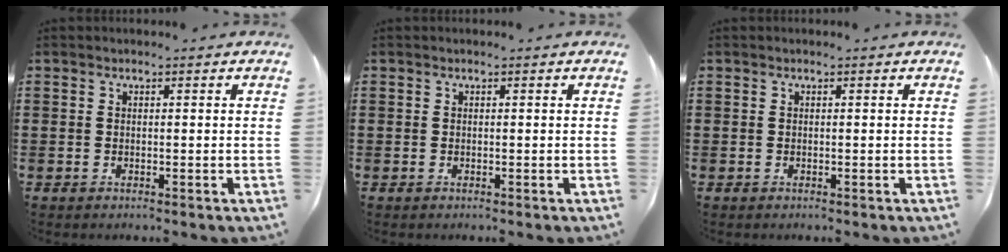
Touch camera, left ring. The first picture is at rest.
{"total": 0.0}
{"total": 0.0}